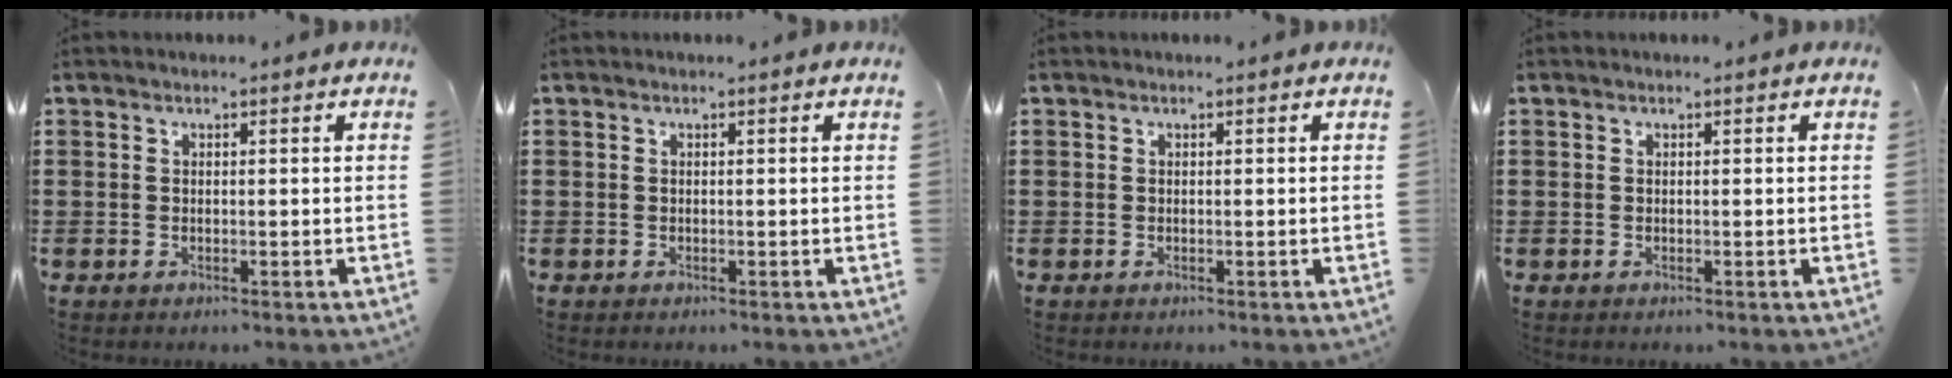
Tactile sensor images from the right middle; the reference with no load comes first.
{"total": 0.0}
{"total": 0.0}
{"total": 0.0}